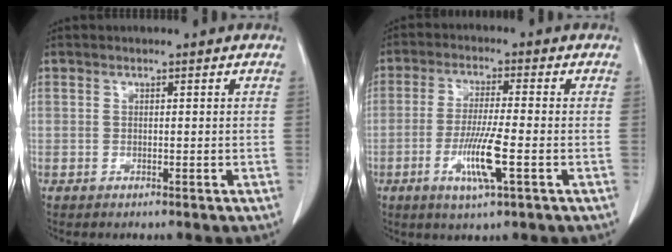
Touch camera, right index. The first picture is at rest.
{"total": 7.8, "force": [-2.6, 0.1, 7.3], "torque": [-0.141, -0.013, -0.048]}